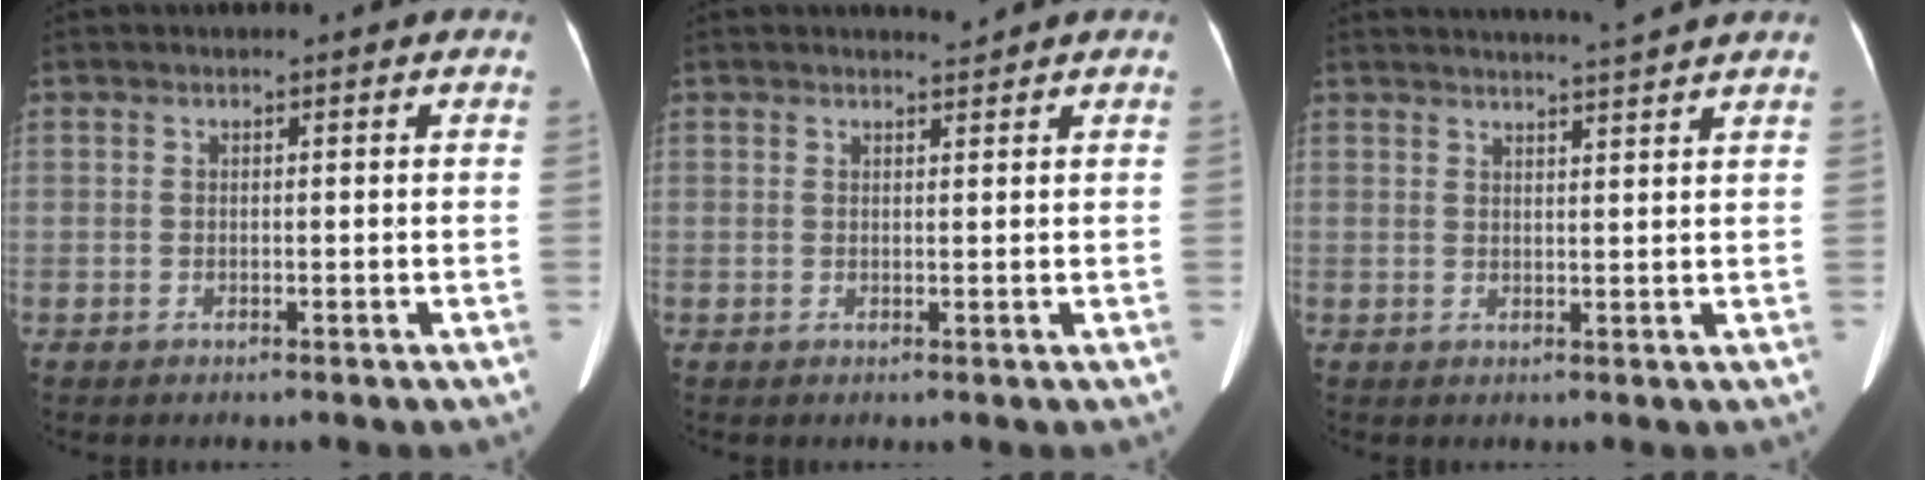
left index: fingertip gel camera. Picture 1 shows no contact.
{"total": 1.0, "force": [1.0, -0.3, -0.1], "torque": [-0.004, -0.008, 0.018]}
{"total": 6.2, "force": [5.6, -1.6, 2.1], "torque": [-0.028, 0.000, 0.069]}